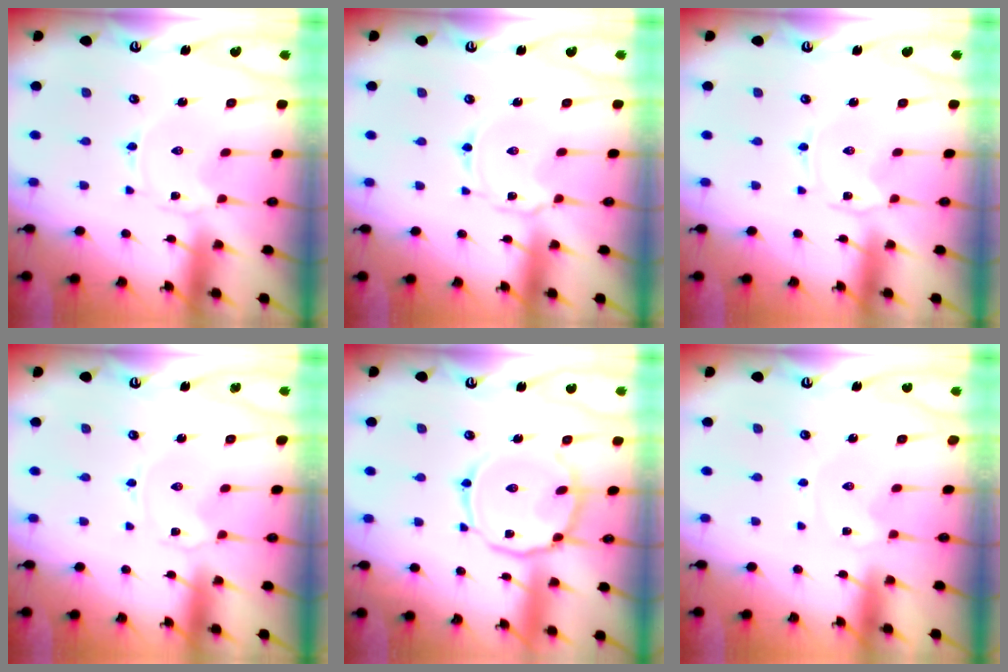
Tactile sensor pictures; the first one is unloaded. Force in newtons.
{"total": 3.2, "press": 3.2, "slide": 0.3}
{"total": 1.3, "press": 1.3, "slide": 0.2}
{"total": 0.0}
{"total": 13.8, "press": 13.8, "slide": 1.1}
{"total": 0.0}